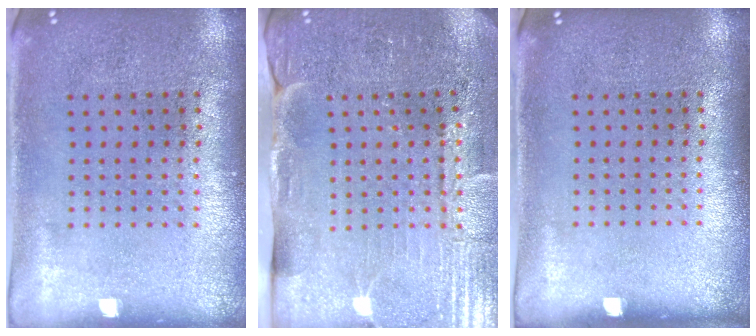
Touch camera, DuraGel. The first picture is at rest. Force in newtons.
{"total": 3.5, "press": 3.5, "slide": 0.4}
{"total": 0.0}